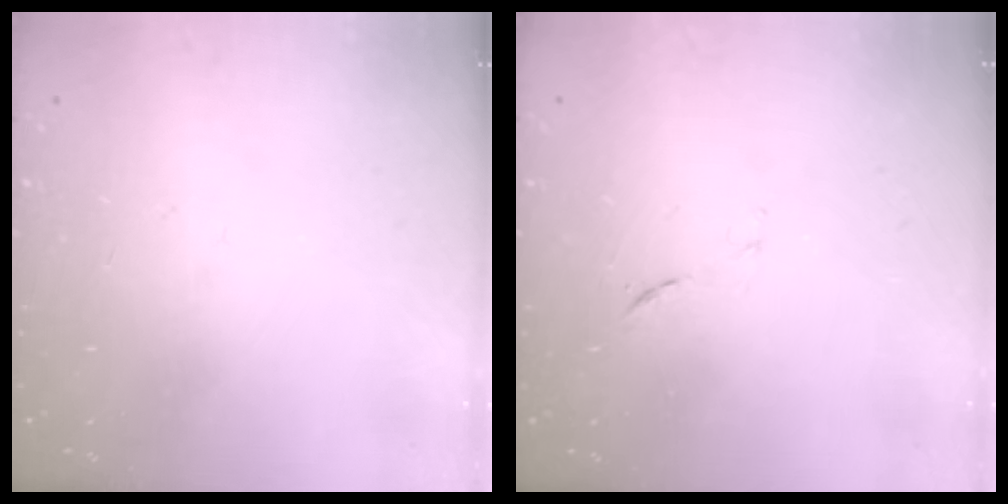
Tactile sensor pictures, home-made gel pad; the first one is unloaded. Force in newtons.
{"total": 7.8, "press": 7.7, "slide": 0.6}